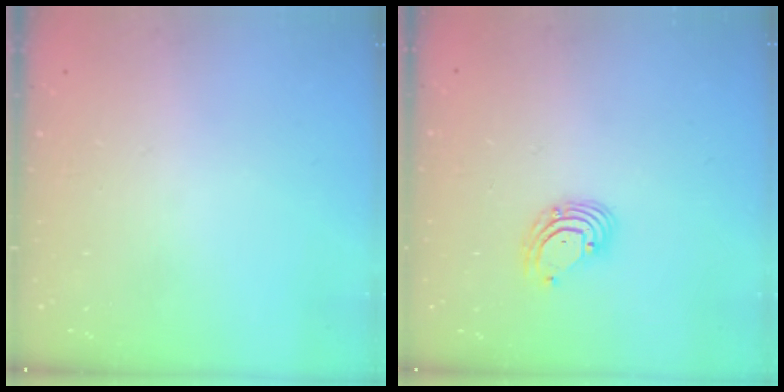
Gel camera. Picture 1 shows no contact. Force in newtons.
{"total": 3.9, "press": 3.9, "slide": 0.6}